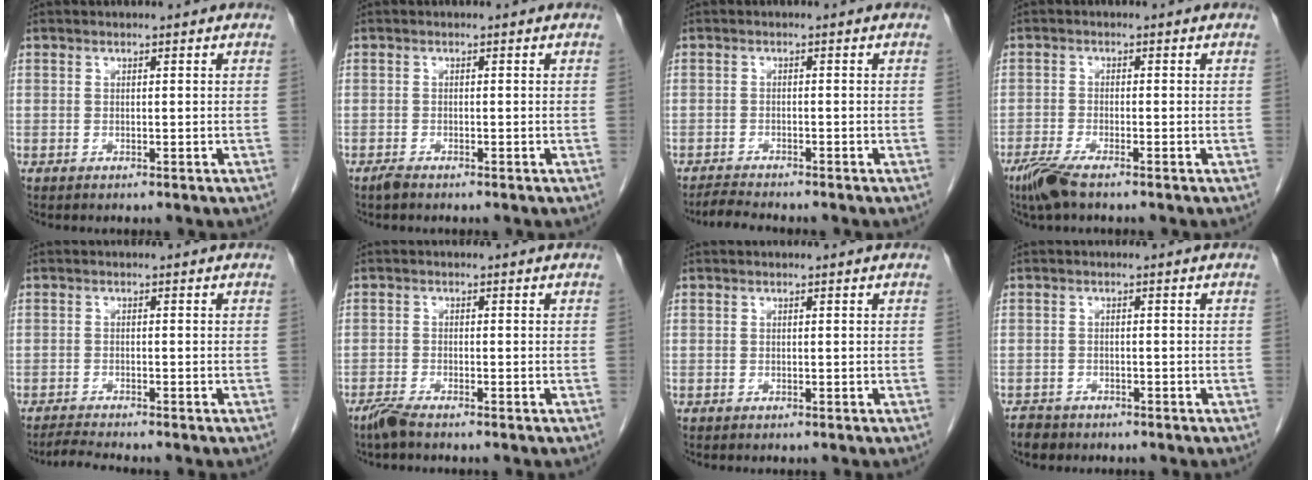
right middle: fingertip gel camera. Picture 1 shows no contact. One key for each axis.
{"total": 1.1, "fx": -0.9, "fy": 0.2, "fz": 0.5, "tx": -0.018, "ty": -0.002, "tz": -0.018}
{"total": 2.9, "fx": -2.8, "fy": -0.3, "fz": 0.8, "tx": -0.021, "ty": -0.016, "tz": -0.048}
{"total": 4.3, "fx": -3.1, "fy": 0.5, "fz": 2.9, "tx": -0.065, "ty": -0.011, "tz": -0.063}
{"total": 2.5, "fx": -2.3, "fy": -1.0, "fz": 0.5, "tx": -0.022, "ty": -0.017, "tz": -0.046}
{"total": 2.4, "fx": -2.0, "fy": 0.1, "fz": 1.3, "tx": -0.036, "ty": -0.006, "tz": -0.042}
{"total": 0.0}
{"total": 2.6, "fx": -2.1, "fy": 1.4, "fz": 0.3, "tx": -0.013, "ty": 0.002, "tz": -0.034}